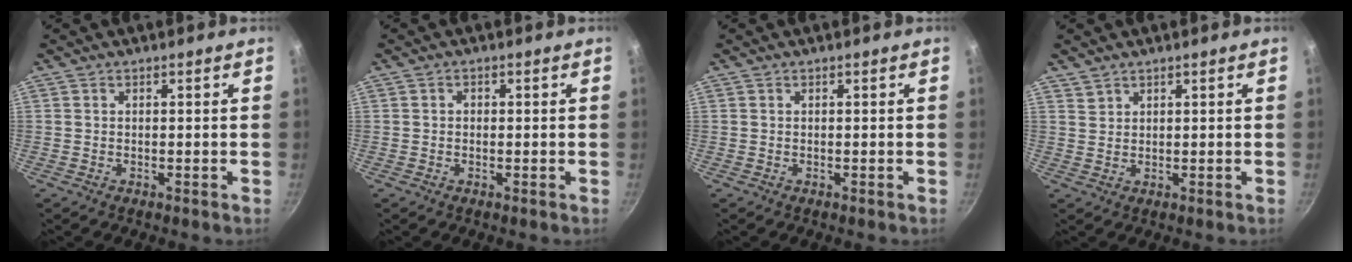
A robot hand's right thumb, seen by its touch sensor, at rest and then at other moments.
{"total": 0.9, "force": [0.0, 0.8, 0.4], "torque": [-0.006, 0.005, -0.001]}
{"total": 0.0}
{"total": 1.8, "force": [1.5, 0.9, 0.2], "torque": [0.009, 0.003, 0.032]}